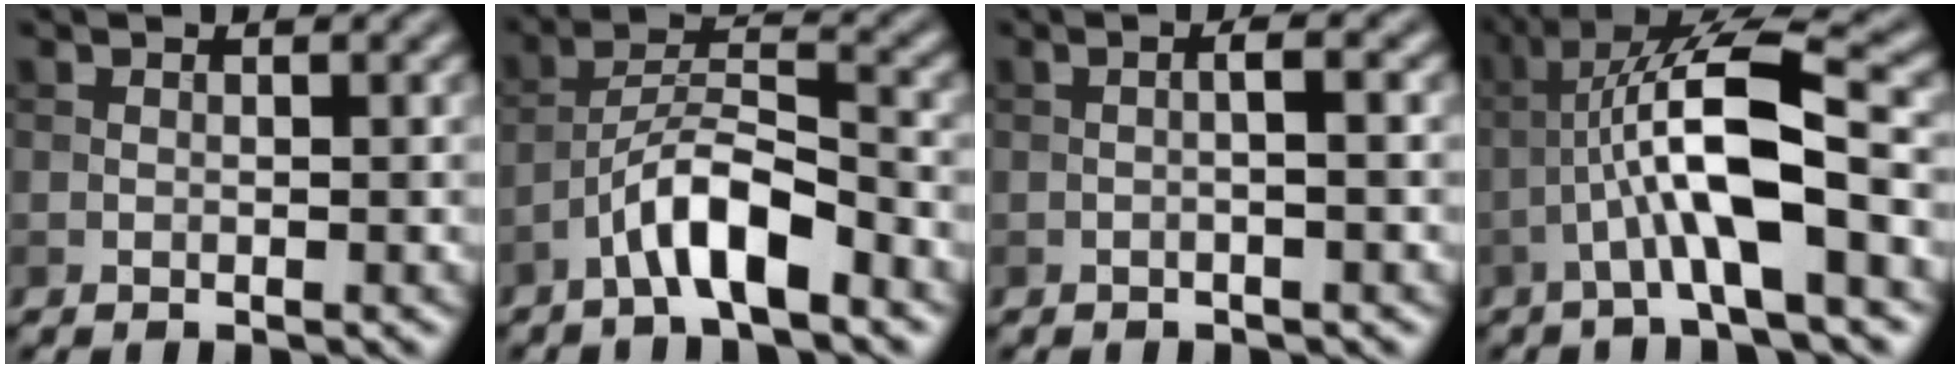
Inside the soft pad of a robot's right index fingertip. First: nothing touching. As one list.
[{"total": 5.7, "force": [-3.5, 1.4, 4.3], "torque": [-0.075, 0.014, -0.065]}, {"total": 1.8, "force": [-0.1, 0.4, 1.8], "torque": [-0.026, 0.004, -0.005]}, {"total": 8.4, "force": [-1.8, 1.7, 8.1], "torque": [-0.145, 0.024, -0.038]}]